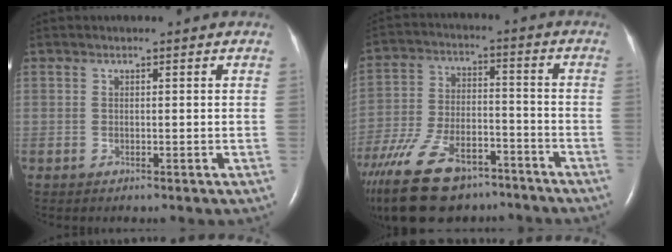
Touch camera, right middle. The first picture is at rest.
{"total": 18.1, "force": [-13.4, 8.0, 9.2], "torque": [-0.228, -0.013, -0.230]}